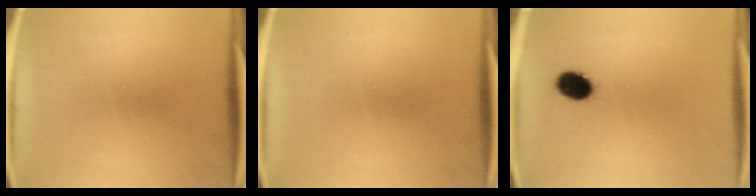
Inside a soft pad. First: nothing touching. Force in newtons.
{"total": 0.0}
{"total": 6.2}